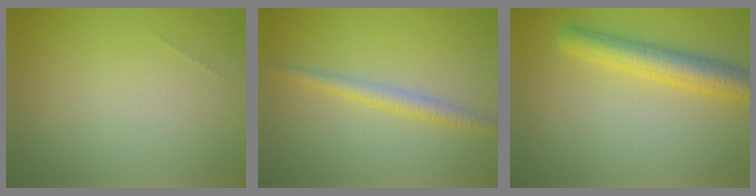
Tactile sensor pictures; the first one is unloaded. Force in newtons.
{"total": 2.3, "press": 2.3, "slide": 0.1}
{"total": 5.1, "press": 5.1, "slide": 0.2}